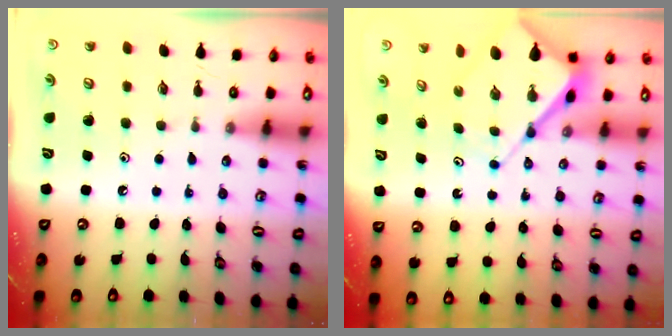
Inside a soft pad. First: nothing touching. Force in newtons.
{"total": 8.0, "press": 7.9, "slide": 0.9}